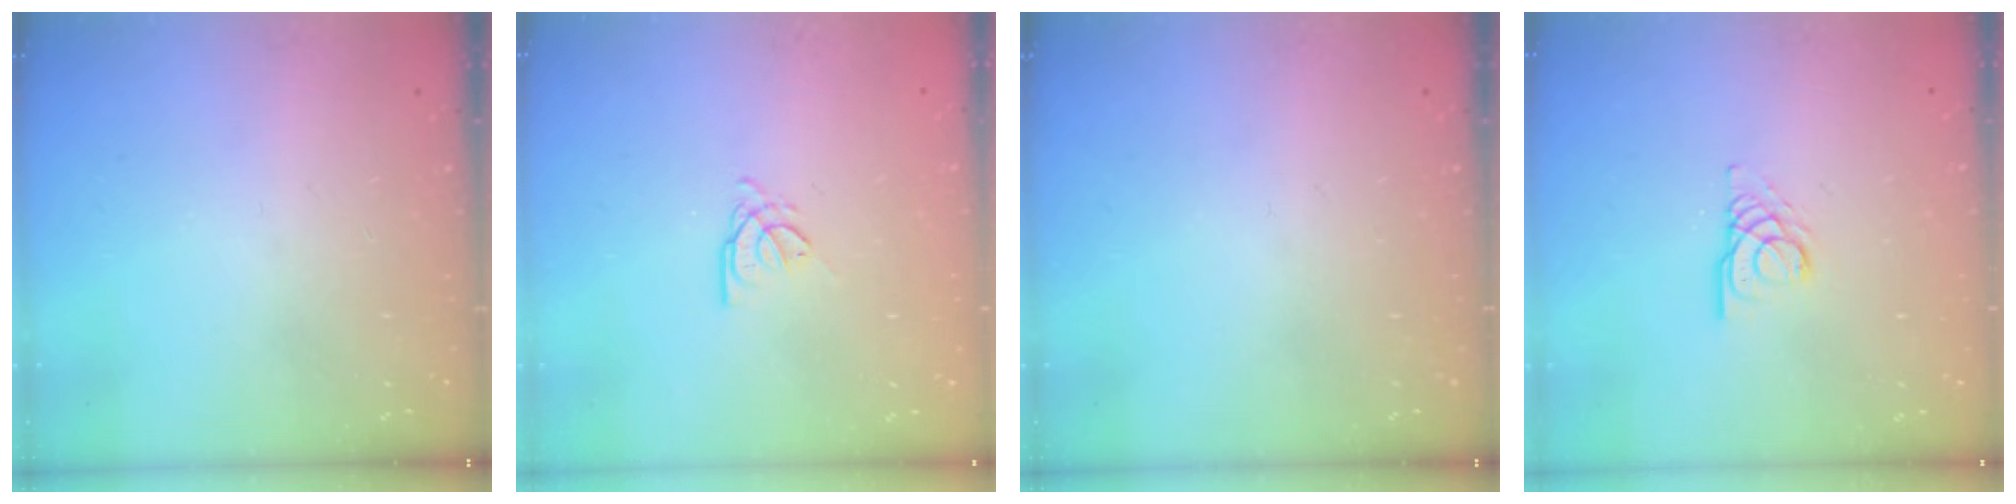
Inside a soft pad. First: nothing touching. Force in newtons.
{"total": 0.9, "press": 0.8, "slide": 0.2}
{"total": 0.0}
{"total": 4.1, "press": 4.1, "slide": 0.4}